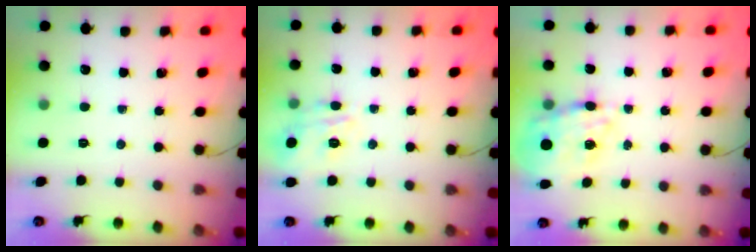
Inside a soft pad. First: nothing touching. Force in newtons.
{"total": 10.4, "press": 10.4, "slide": 0.5}
{"total": 18.8, "press": 18.4, "slide": 4.0}